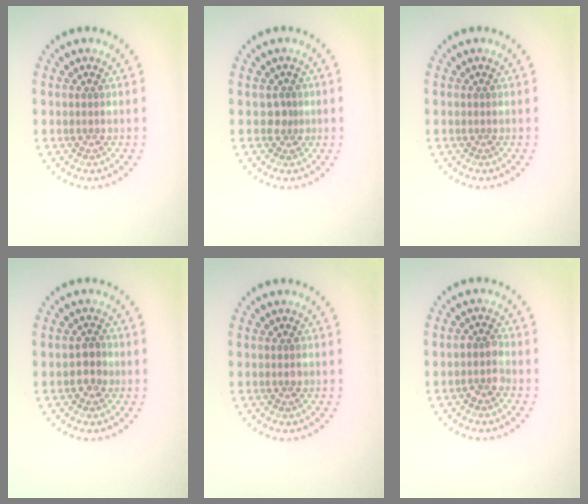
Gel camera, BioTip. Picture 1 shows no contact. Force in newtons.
{"total": 1.1, "press": 0.7, "slide": 0.8}
{"total": 0.0}
{"total": 1.9, "press": 1.8, "slide": 0.6}
{"total": 0.6, "press": 0.6, "slide": 0.0}
{"total": 1.8, "press": 1.6, "slide": 0.7}